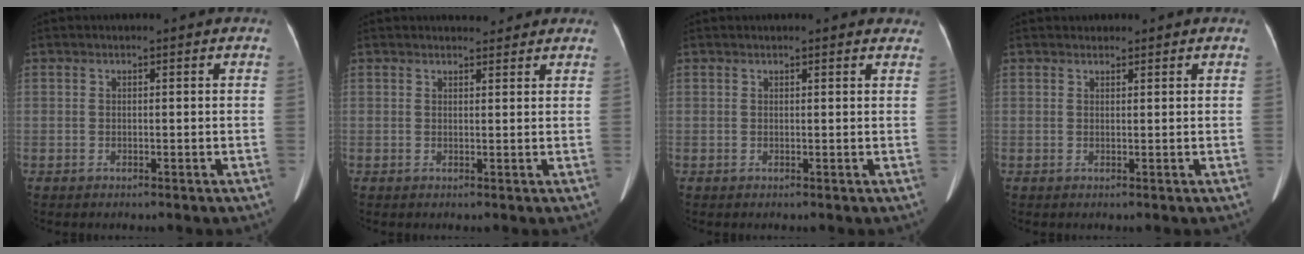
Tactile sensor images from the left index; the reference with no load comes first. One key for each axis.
{"total": 3.7, "fx": 3.4, "fy": 1.2, "fz": 0.8, "tx": -0.007, "ty": 0.013, "tz": 0.041}
{"total": 5.3, "fx": 4.8, "fy": 1.4, "fz": 1.6, "tx": -0.009, "ty": 0.019, "tz": 0.044}
{"total": 1.1, "fx": 1.0, "fy": 0.5, "fz": 0.0, "tx": -0.002, "ty": 0.008, "tz": 0.016}